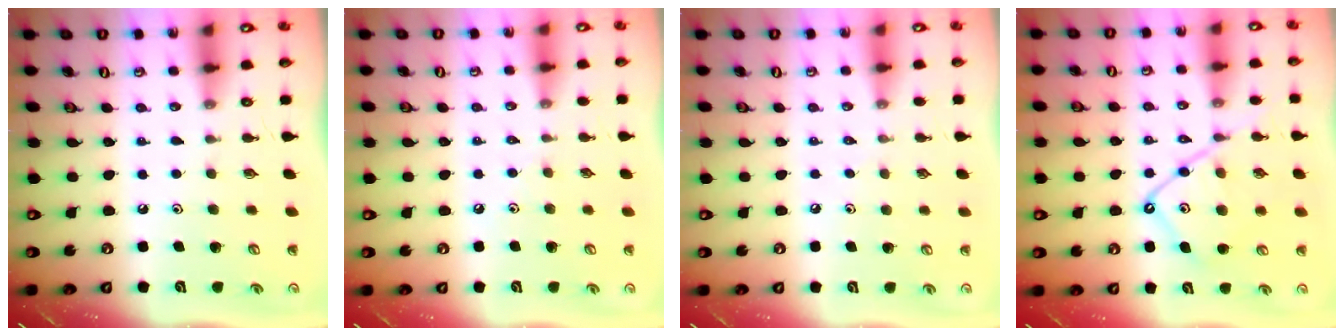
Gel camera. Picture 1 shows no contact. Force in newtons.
{"total": 2.4, "press": 2.3, "slide": 0.5}
{"total": 2.5, "press": 2.5, "slide": 0.5}
{"total": 12.5, "press": 12.5, "slide": 1.1}